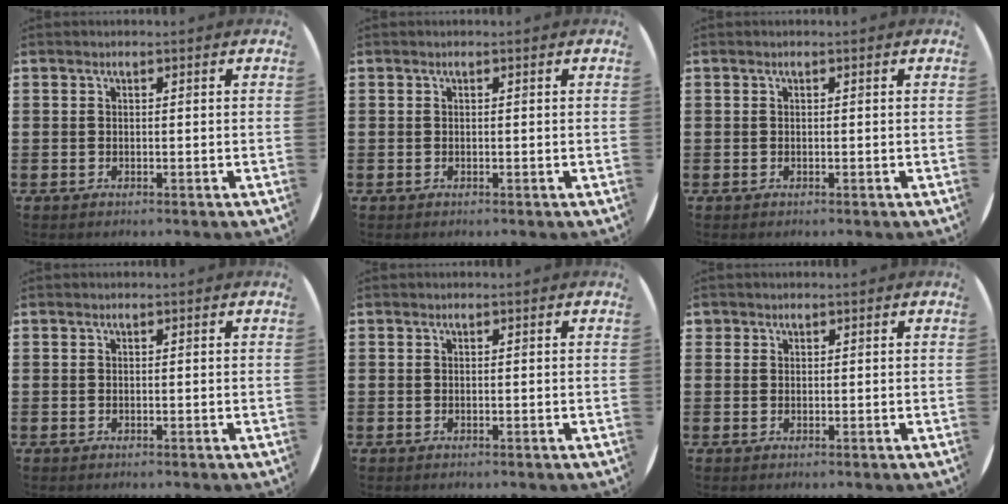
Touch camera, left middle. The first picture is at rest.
{"total": 0.0}
{"total": 0.0}
{"total": 0.0}
{"total": 0.0}
{"total": 0.8, "force": [0.7, 0.4, 0.0], "torque": [-0.001, 0.002, 0.015]}